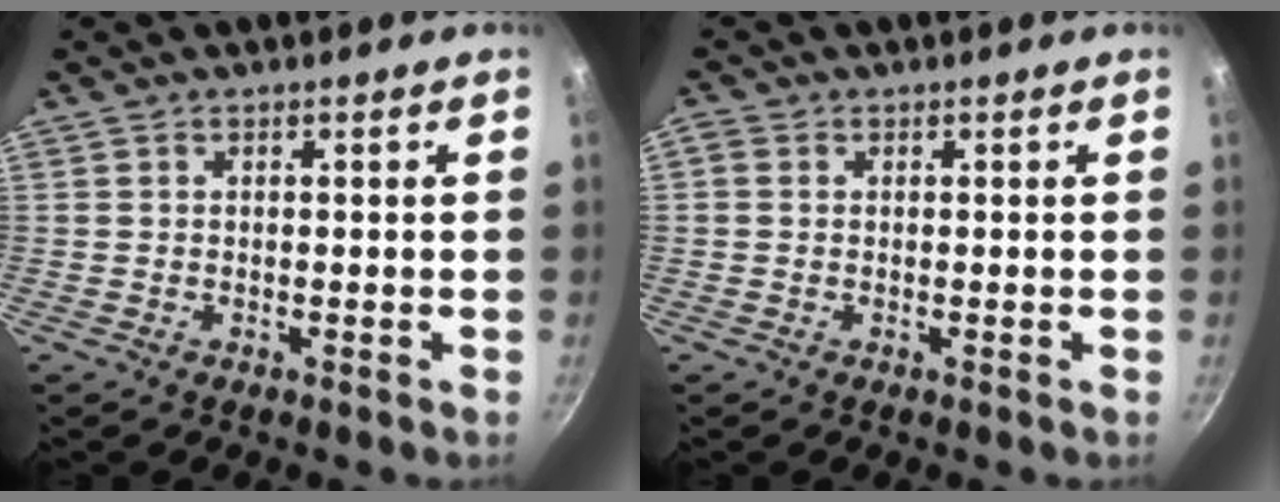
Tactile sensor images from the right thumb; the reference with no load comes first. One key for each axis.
{"total": 1.2, "fx": 0.0, "fy": 1.0, "fz": 0.7, "tx": -0.017, "ty": 0.004, "tz": -0.003}